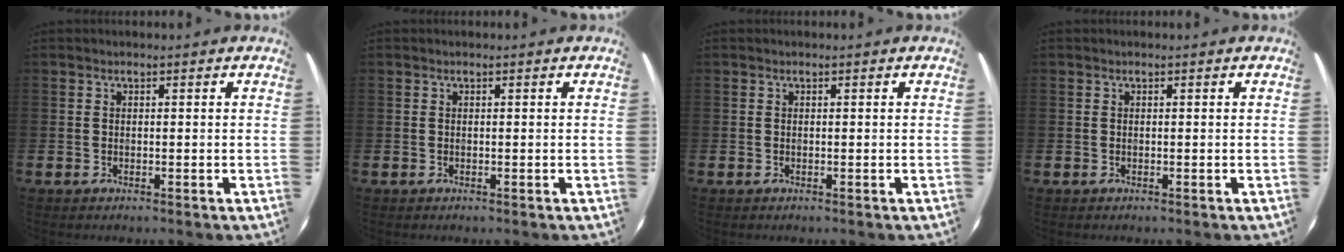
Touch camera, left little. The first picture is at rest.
{"total": 0.0}
{"total": 0.0}
{"total": 0.0}